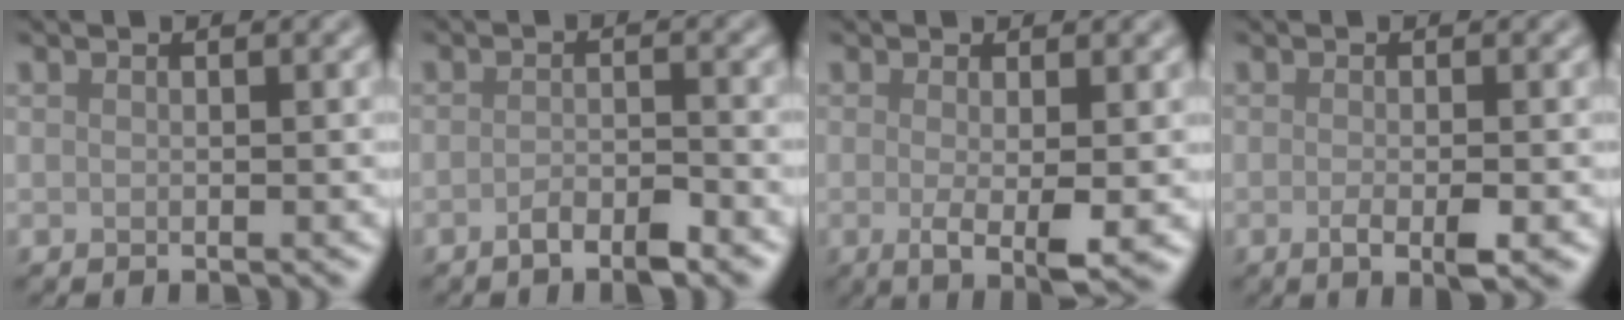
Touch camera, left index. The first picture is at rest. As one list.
[{"total": 2.6, "force": [-1.7, 0.8, 1.8], "torque": [-0.032, 0.002, -0.033]}, {"total": 3.6, "force": [-0.4, 0.7, 3.5], "torque": [-0.059, -0.011, -0.006]}, {"total": 2.5, "force": [-0.7, 0.6, 2.3], "torque": [-0.040, -0.006, -0.014]}]